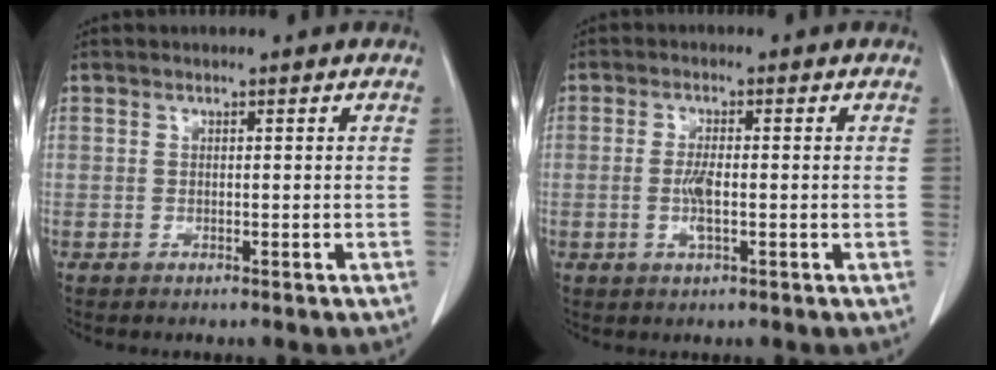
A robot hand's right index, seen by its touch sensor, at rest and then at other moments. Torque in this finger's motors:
{"motor_torque": [0.50, -0.25, 0.31, 0.06]}